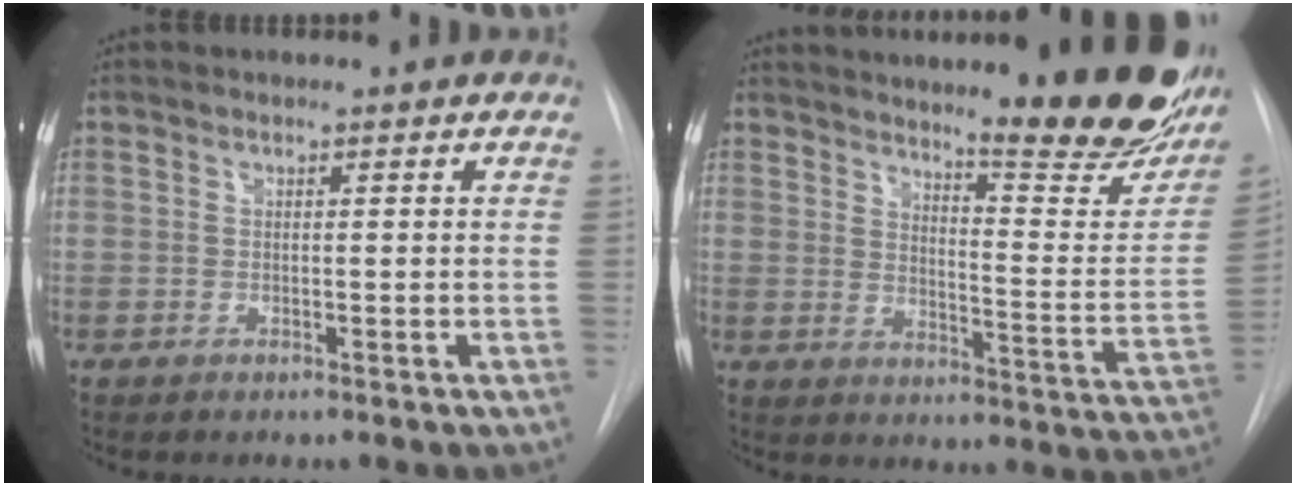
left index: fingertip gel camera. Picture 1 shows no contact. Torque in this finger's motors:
{"motor_torque": [1.05, -1.09, 0.67, 0.12]}